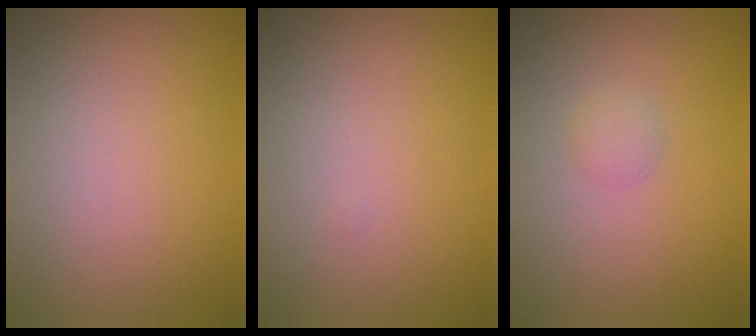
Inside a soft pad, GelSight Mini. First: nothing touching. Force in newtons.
{"total": 0.0}
{"total": 1.0, "press": 1.0, "slide": 0.1}